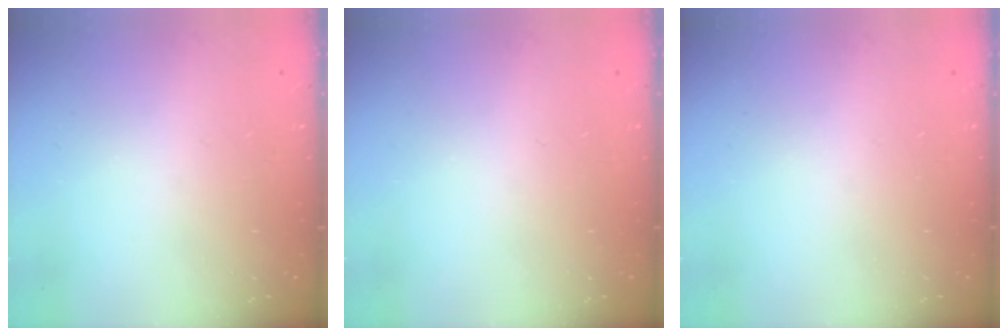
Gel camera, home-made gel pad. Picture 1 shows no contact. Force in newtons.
{"total": 0.0}
{"total": 0.0}